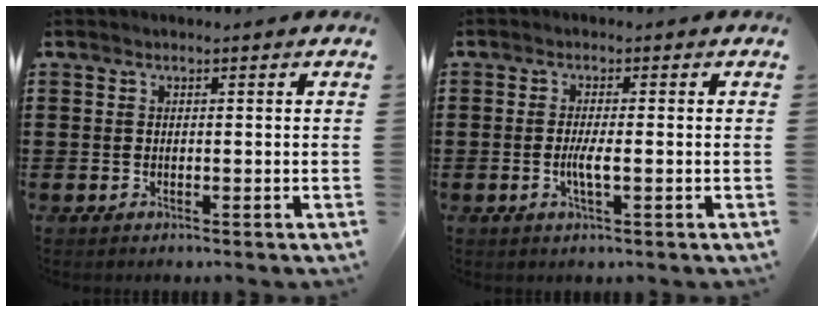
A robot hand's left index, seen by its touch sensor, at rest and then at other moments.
{"total": 3.0, "force": [-0.6, 0.4, 2.9], "torque": [-0.058, -0.005, -0.013]}